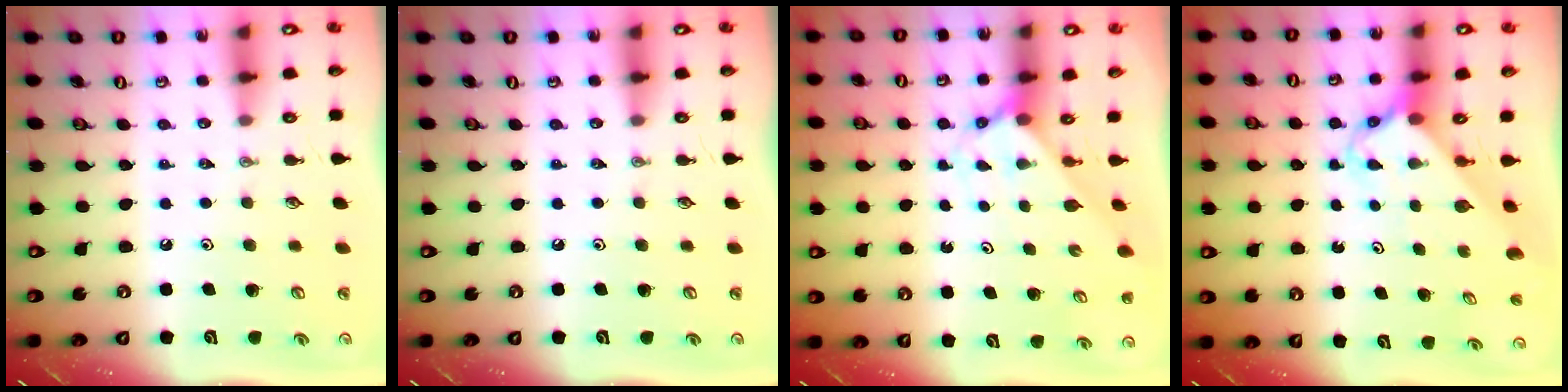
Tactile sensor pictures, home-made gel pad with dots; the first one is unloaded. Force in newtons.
{"total": 0.0}
{"total": 2.7, "press": 2.7, "slide": 0.2}
{"total": 2.5, "press": 2.5, "slide": 0.2}